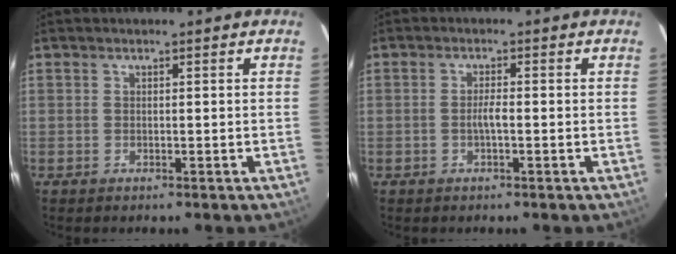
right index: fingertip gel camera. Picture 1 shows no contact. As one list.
[{"total": 2.0, "force": [-0.6, 0.2, 1.9], "torque": [-0.035, 0.002, -0.013]}]